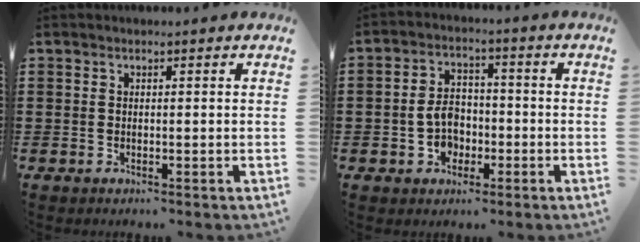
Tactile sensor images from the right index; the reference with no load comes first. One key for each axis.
{"total": 5.3, "fx": -1.4, "fy": 3.9, "fz": 3.3, "tx": -0.066, "ty": 0.003, "tz": -0.029}